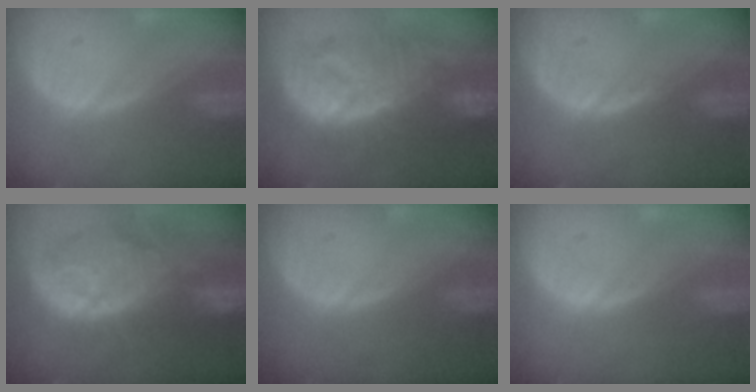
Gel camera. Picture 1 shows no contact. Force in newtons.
{"total": 12.1, "press": 12.0, "slide": 1.2}
{"total": 0.7, "press": 0.7, "slide": 0.2}
{"total": 12.6, "press": 11.2, "slide": 5.8}
{"total": 0.0}
{"total": 0.0}